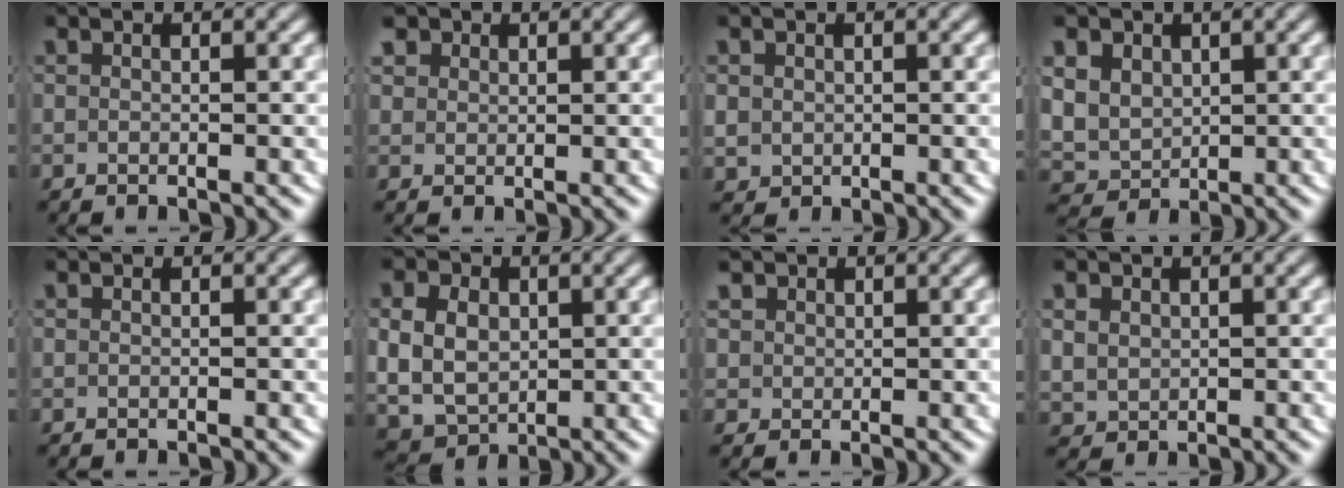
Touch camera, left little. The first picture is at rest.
{"total": 2.3, "force": [1.5, 1.6, 0.7], "torque": [-0.027, -0.006, 0.033]}
{"total": 2.7, "force": [0.2, 2.6, 1.0], "torque": [-0.040, -0.015, 0.011]}
{"total": 7.6, "force": [0.2, 7.1, 2.8], "torque": [-0.096, -0.040, 0.017]}
{"total": 0.0}
{"total": 9.4, "force": [-0.6, 8.4, 4.3], "torque": [-0.106, -0.044, 0.002]}
{"total": 3.0, "force": [1.3, 2.5, 0.8], "torque": [-0.034, -0.010, 0.030]}
{"total": 3.0, "force": [0.7, 2.7, 1.2], "torque": [-0.039, -0.014, 0.024]}